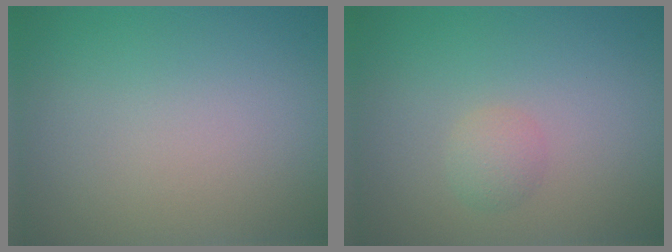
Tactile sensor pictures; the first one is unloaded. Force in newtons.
{"total": 1.4, "press": 1.4, "slide": 0.0}